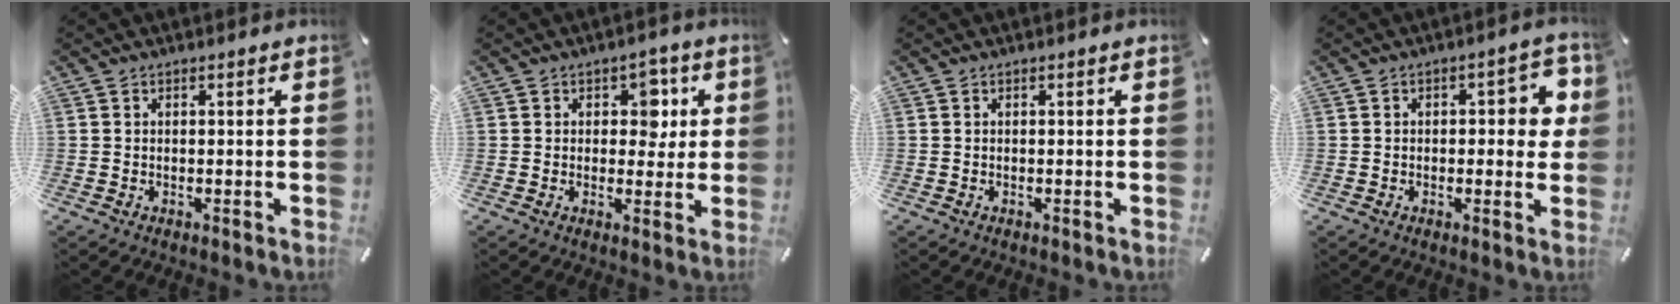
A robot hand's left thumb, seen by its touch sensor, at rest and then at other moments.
{"total": 6.4, "force": [1.6, 4.8, 4.0], "torque": [-0.032, -0.007, 0.016]}
{"total": 0.0}
{"total": 6.9, "force": [0.6, 3.4, 5.9], "torque": [-0.071, 0.001, 0.002]}